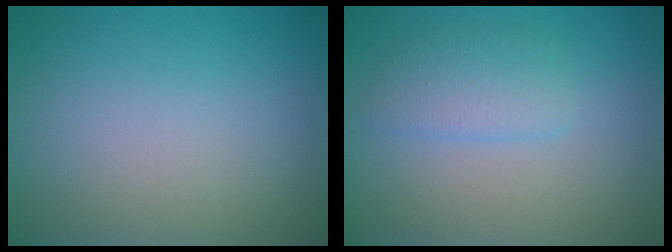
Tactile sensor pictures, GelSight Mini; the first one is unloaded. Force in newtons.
{"total": 2.4, "press": 2.4, "slide": 0.1}